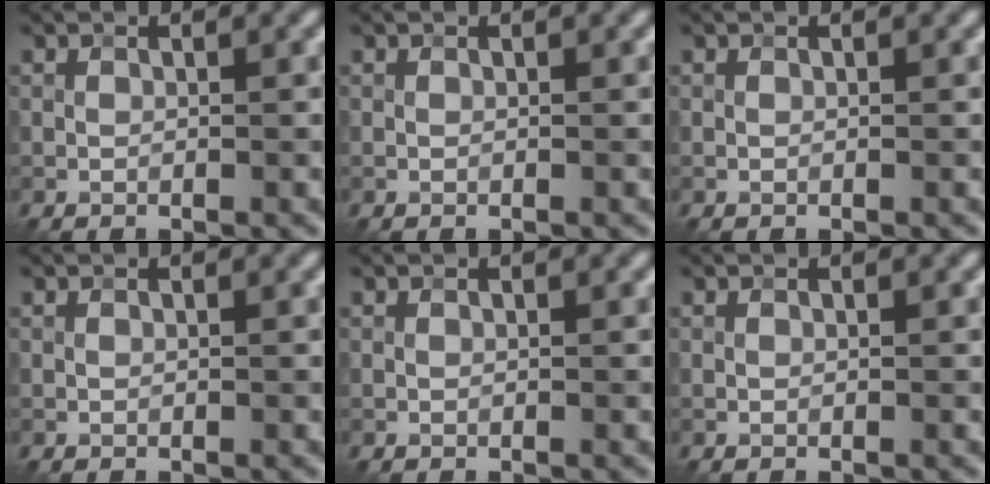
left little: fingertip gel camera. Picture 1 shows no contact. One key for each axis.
{"total": 0.0}
{"total": 0.0}
{"total": 0.0}
{"total": 0.0}
{"total": 0.0}